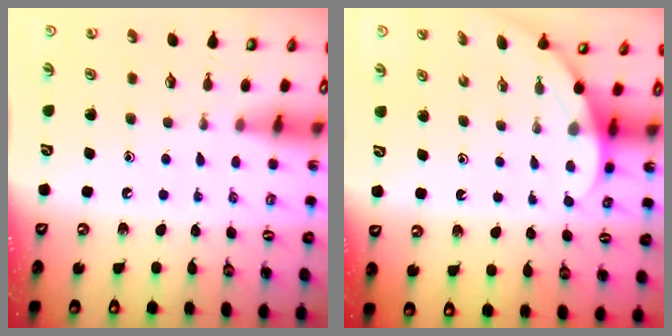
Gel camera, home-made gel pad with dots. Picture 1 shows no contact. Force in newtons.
{"total": 4.2, "press": 4.2, "slide": 0.2}